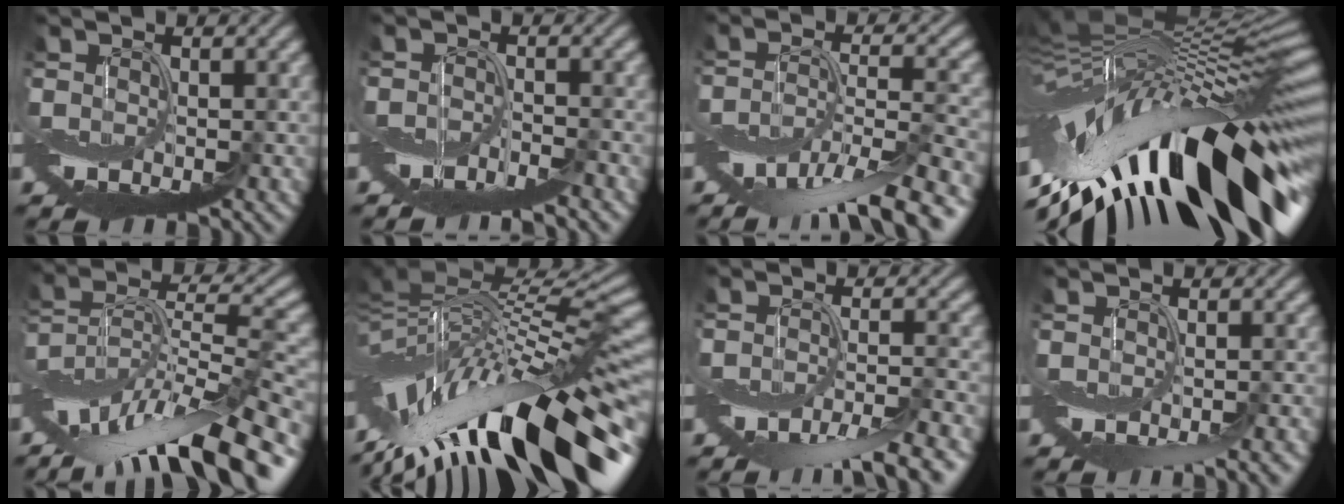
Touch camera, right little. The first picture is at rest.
{"total": 3.7, "force": [-3.3, 0.2, 1.6], "torque": [-0.023, -0.003, -0.064]}
{"total": 9.5, "force": [-6.4, 2.5, 6.6], "torque": [-0.121, -0.012, -0.112]}
{"total": 17.2, "force": [-5.5, 6.3, 15.1], "torque": [-0.233, 0.004, -0.094]}
{"total": 14.3, "force": [-8.6, 4.6, 10.5], "torque": [-0.198, 0.015, -0.143]}
{"total": 15.5, "force": [-7.2, 5.7, 12.5], "torque": [-0.221, 0.007, -0.119]}
{"total": 6.4, "force": [-4.4, 1.0, 4.5], "torque": [-0.072, -0.011, -0.076]}
{"total": 2.8, "force": [-2.0, 0.2, 2.0], "torque": [-0.022, -0.010, -0.024]}